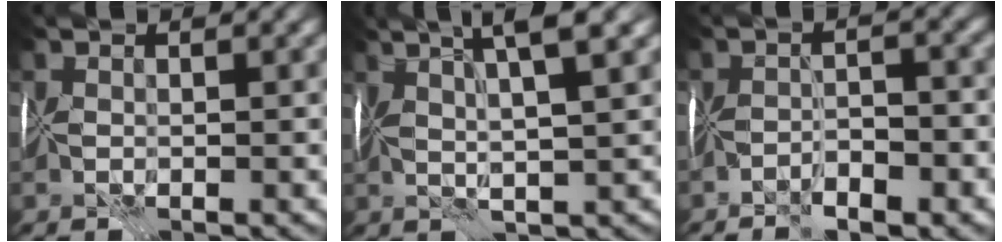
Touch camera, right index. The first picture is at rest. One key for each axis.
{"total": 5.9, "fx": 3.2, "fy": 0.8, "fz": 5.0, "tx": -0.067, "ty": 0.019, "tz": 0.043}
{"total": 2.8, "fx": -2.3, "fy": 0.3, "fz": 1.5, "tx": -0.019, "ty": 0.002, "tz": -0.041}